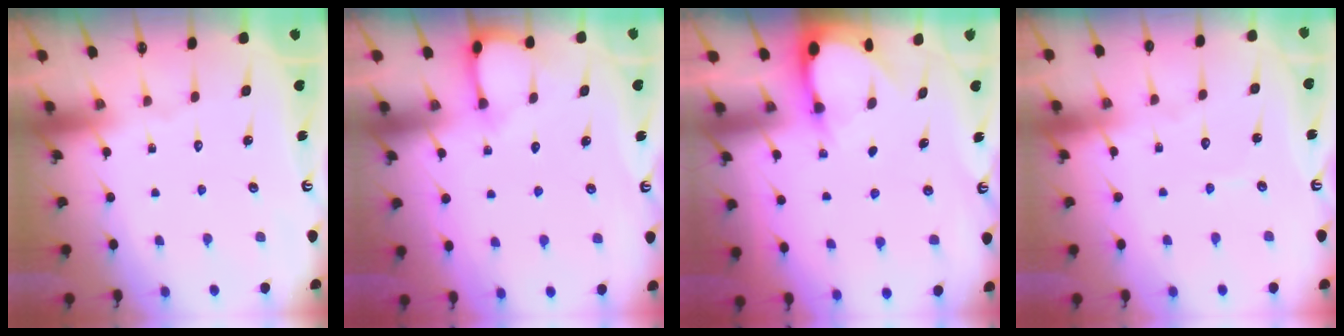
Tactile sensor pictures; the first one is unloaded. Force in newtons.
{"total": 5.2, "press": 5.2, "slide": 0.4}
{"total": 2.9, "press": 2.9, "slide": 0.3}
{"total": 3.2, "press": 3.2, "slide": 0.3}